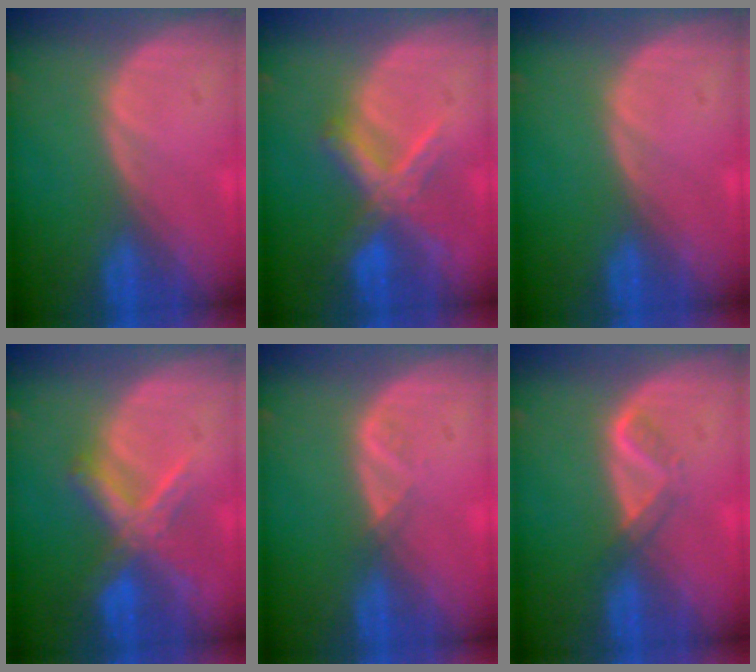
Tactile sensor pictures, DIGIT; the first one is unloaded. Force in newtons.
{"total": 7.3, "press": 6.2, "slide": 4.0}
{"total": 0.0}
{"total": 7.3, "press": 6.2, "slide": 4.0}
{"total": 1.3, "press": 1.2, "slide": 0.7}
{"total": 2.4, "press": 2.4, "slide": 0.7}